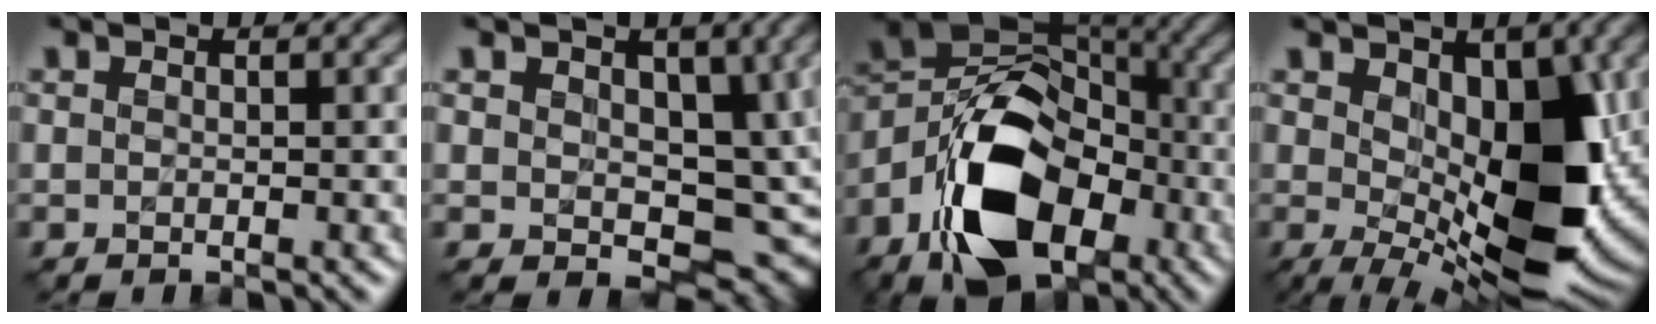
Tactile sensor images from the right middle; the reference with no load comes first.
{"total": 6.5, "force": [-0.1, 4.7, 4.5], "torque": [-0.054, -0.020, -0.004]}
{"total": 13.7, "force": [-6.1, 8.5, 8.9], "torque": [-0.174, -0.020, -0.120]}
{"total": 9.9, "force": [1.3, 4.5, 8.8], "torque": [-0.135, -0.010, 0.021]}